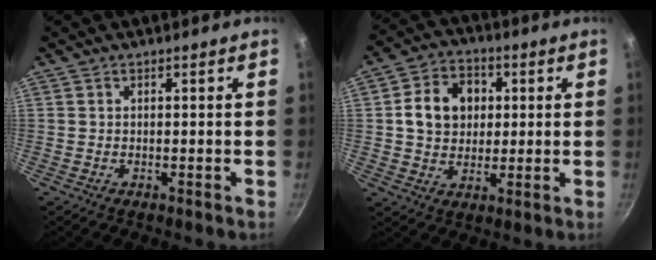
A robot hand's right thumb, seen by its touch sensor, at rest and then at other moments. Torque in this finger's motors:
{"motor_torque": [-0.05, 0.21, 0.41, -0.37, 0.14]}